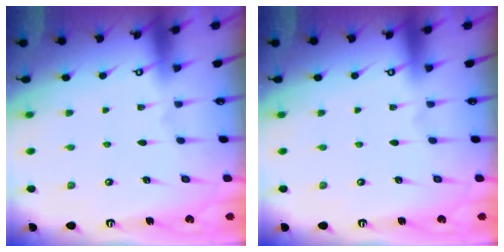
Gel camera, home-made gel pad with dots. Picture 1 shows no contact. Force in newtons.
{"total": 0.0}